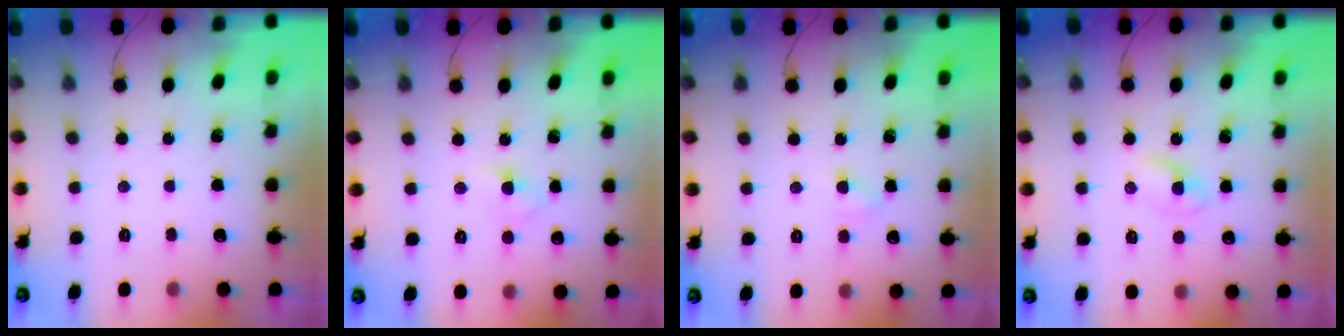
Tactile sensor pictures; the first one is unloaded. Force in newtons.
{"total": 3.0, "press": 2.7, "slide": 1.2}
{"total": 3.0, "press": 2.8, "slide": 1.0}
{"total": 2.6, "press": 2.3, "slide": 1.1}